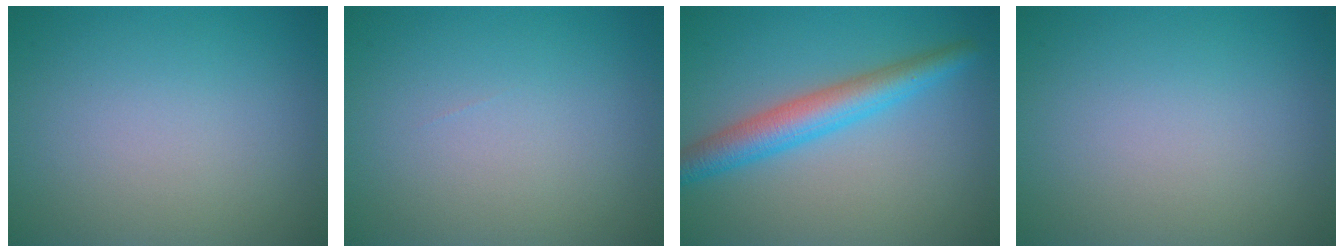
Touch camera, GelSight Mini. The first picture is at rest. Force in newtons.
{"total": 0.0}
{"total": 4.5, "press": 4.5, "slide": 0.1}
{"total": 0.0}